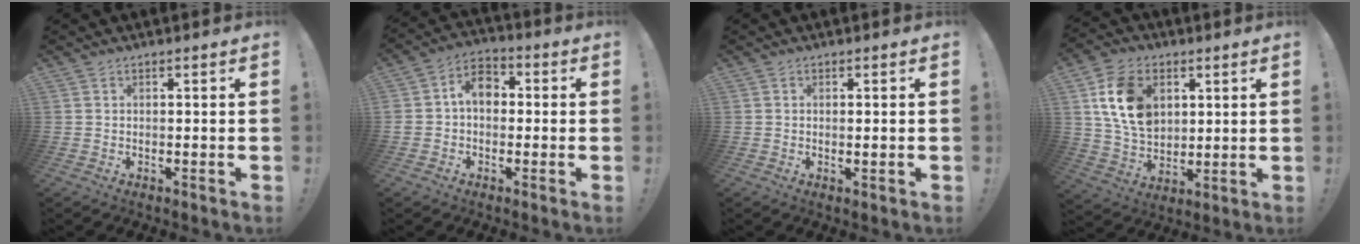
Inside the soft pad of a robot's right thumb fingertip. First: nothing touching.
{"total": 8.3, "force": [0.7, 6.4, 5.3], "torque": [-0.091, 0.023, 0.017]}
{"total": 1.1, "force": [0.3, -0.1, 1.0], "torque": [-0.011, -0.004, 0.004]}
{"total": 17.4, "force": [5.6, 12.7, 10.5], "torque": [-0.183, -0.014, 0.111]}